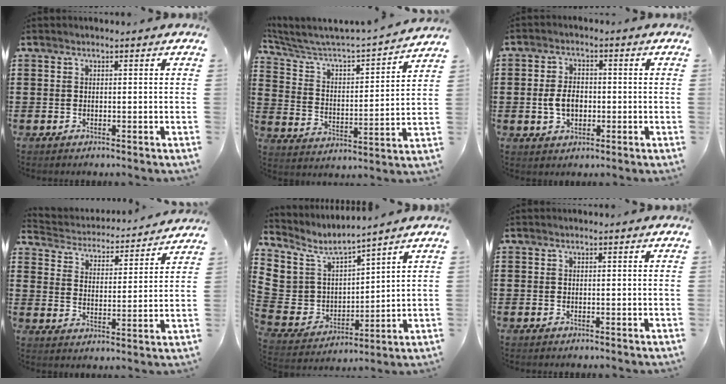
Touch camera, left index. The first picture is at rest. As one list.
[{"total": 3.7, "force": [3.4, 0.6, 1.2], "torque": [-0.049, -0.038, 0.045]}, {"total": 4.6, "force": [-0.5, 2.9, 3.5], "torque": [-0.072, -0.002, -0.016]}, {"total": 3.3, "force": [3.3, 0.4, -0.2], "torque": [-0.020, -0.028, 0.049]}, {"total": 6.3, "force": [4.7, 4.2, 0.5], "torque": [-0.051, -0.040, 0.087]}, {"total": 0.0}]